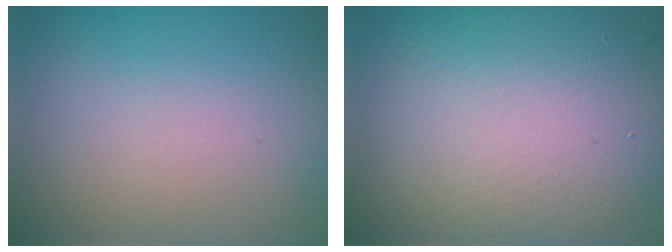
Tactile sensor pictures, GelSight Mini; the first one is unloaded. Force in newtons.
{"total": 10.4, "press": 10.4, "slide": 0.5}